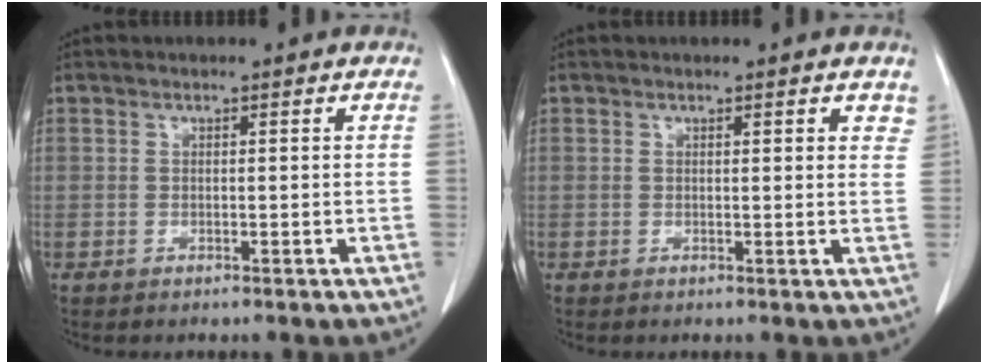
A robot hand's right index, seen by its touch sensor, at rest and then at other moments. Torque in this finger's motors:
{"motor_torque": [0.02, 0.02, 0.00, -0.01]}